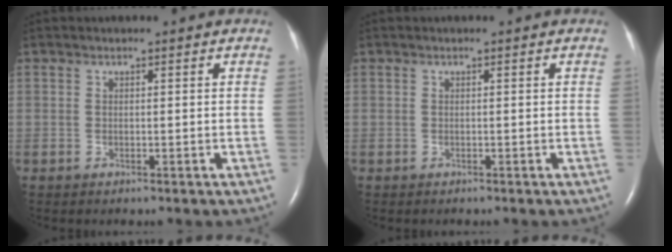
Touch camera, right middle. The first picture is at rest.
{"total": 0.0}